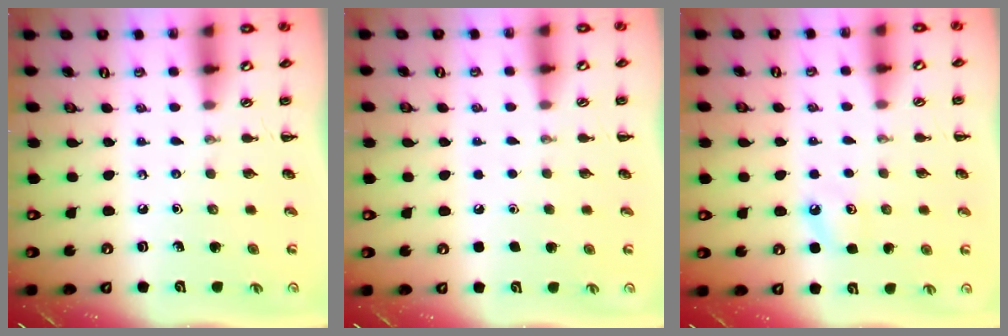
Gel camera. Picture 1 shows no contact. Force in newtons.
{"total": 1.7, "press": 1.7, "slide": 0.1}
{"total": 6.8, "press": 6.6, "slide": 1.7}